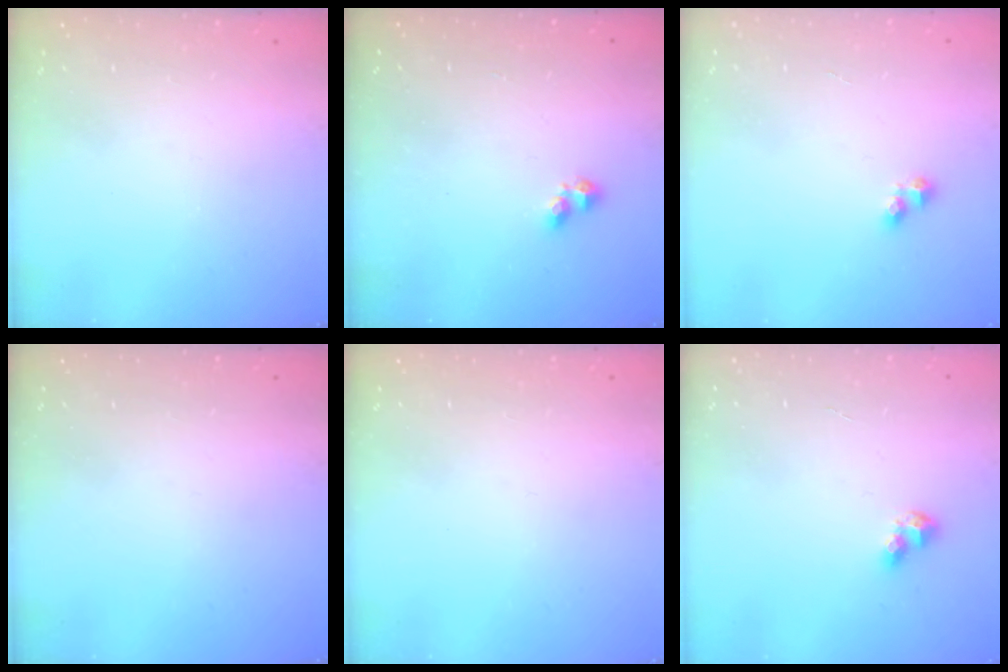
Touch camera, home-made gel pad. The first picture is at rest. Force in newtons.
{"total": 1.8, "press": 1.7, "slide": 0.5}
{"total": 2.4, "press": 2.4, "slide": 0.3}
{"total": 0.0}
{"total": 0.0}
{"total": 5.6, "press": 5.6, "slide": 0.4}